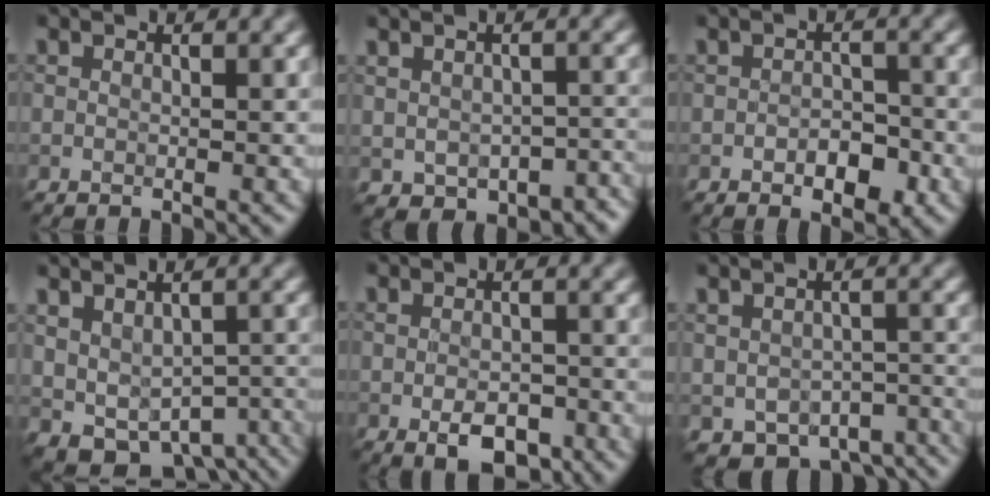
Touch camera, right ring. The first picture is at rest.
{"total": 4.6, "force": [-2.2, 3.2, 2.4], "torque": [-0.035, -0.023, -0.009]}
{"total": 2.8, "force": [-1.6, 1.5, 1.7], "torque": [-0.024, -0.001, -0.019]}
{"total": 7.0, "force": [-2.7, 4.6, 4.5], "torque": [-0.065, -0.021, -0.006]}
{"total": 3.2, "force": [-1.7, 1.6, 2.1], "torque": [-0.038, -0.006, -0.021]}
{"total": 6.0, "force": [-3.7, 3.6, 3.0], "torque": [-0.040, -0.027, -0.036]}